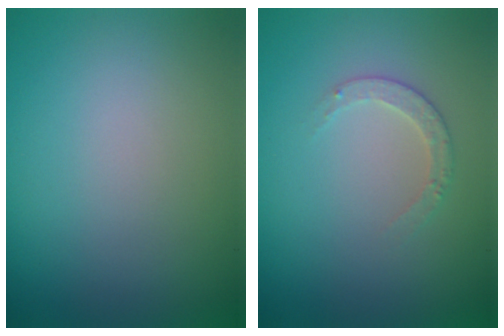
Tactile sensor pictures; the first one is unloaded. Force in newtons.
{"total": 1.8, "press": 1.8, "slide": 0.4}